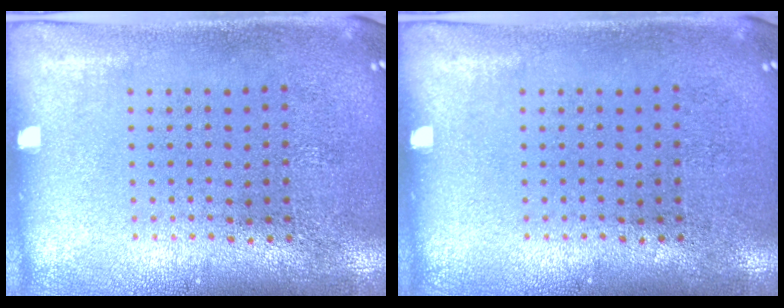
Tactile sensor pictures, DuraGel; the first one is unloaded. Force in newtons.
{"total": 0.0}